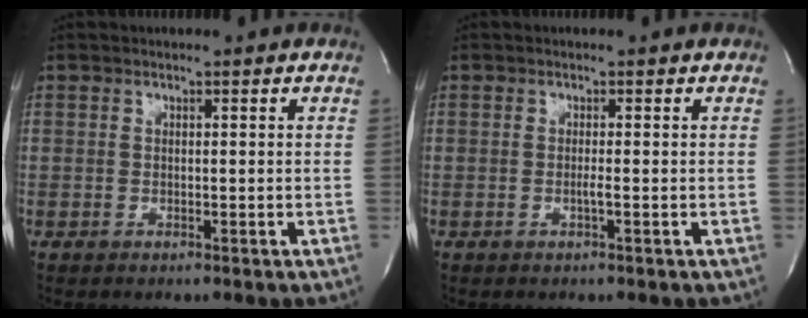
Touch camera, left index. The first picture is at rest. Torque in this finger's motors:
{"motor_torque": [0.03, -0.02, 0.01, 0.00]}